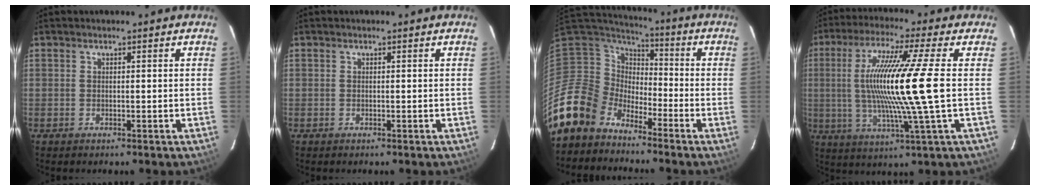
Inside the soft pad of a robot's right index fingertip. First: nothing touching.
{"total": 0.0}
{"total": 11.5, "force": [-9.3, 6.8, 1.2], "torque": [-0.052, 0.025, -0.185]}
{"total": 16.4, "force": [0.3, -1.4, 16.3], "torque": [-0.294, -0.011, 0.009]}